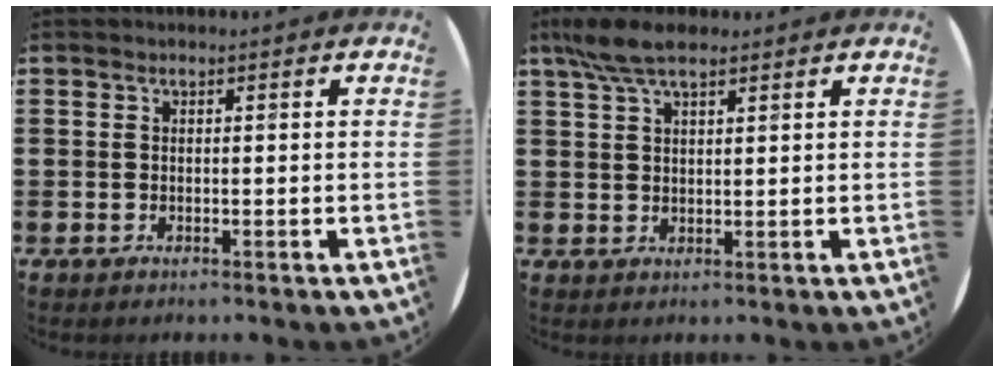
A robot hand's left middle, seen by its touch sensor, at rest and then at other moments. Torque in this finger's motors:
{"motor_torque": [1.13, -0.88, 0.14, 0.17]}